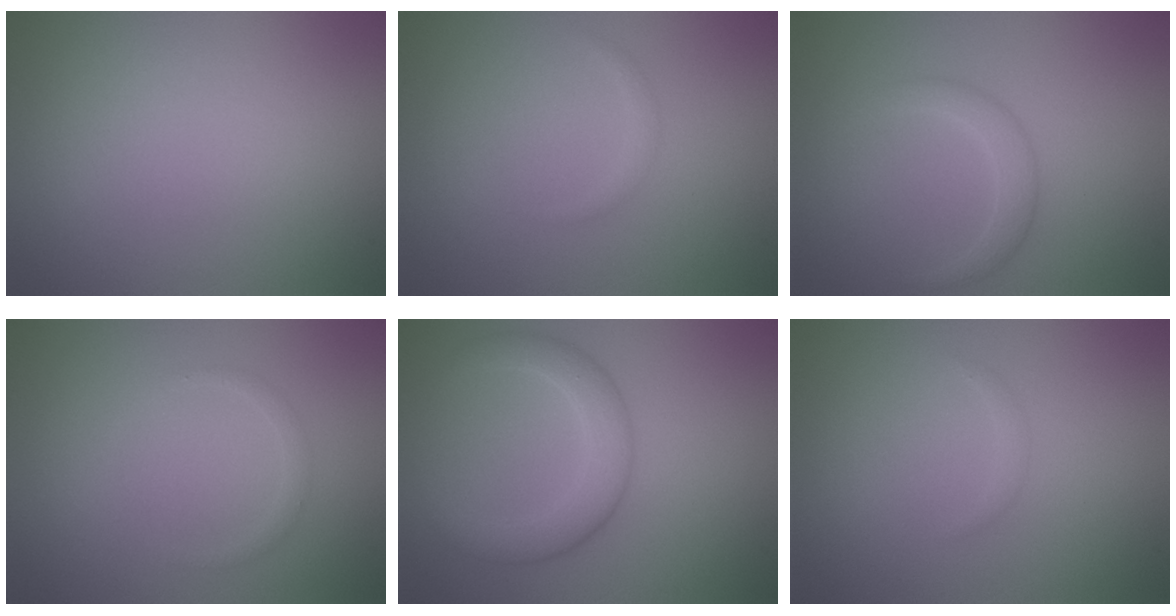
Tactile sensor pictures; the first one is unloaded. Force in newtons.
{"total": 0.7, "press": 0.7, "slide": 0.0}
{"total": 1.9, "press": 1.9, "slide": 0.0}
{"total": 0.9, "press": 0.9, "slide": 0.0}
{"total": 3.9, "press": 3.9, "slide": 0.2}
{"total": 0.5, "press": 0.5, "slide": 0.0}